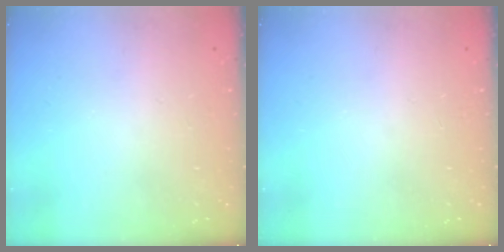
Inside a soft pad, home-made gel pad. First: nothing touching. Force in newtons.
{"total": 0.0}